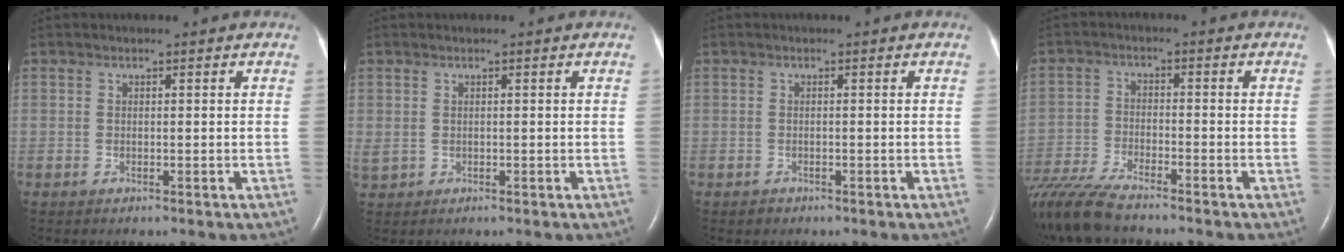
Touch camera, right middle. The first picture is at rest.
{"total": 1.4, "force": [0.1, 1.0, 0.9], "torque": [-0.032, 0.007, 0.012]}
{"total": 0.7, "force": [-0.5, 0.4, 0.0], "torque": [-0.003, 0.001, -0.009]}
{"total": 10.7, "force": [-9.2, 1.3, 5.2], "torque": [-0.104, -0.025, -0.167]}